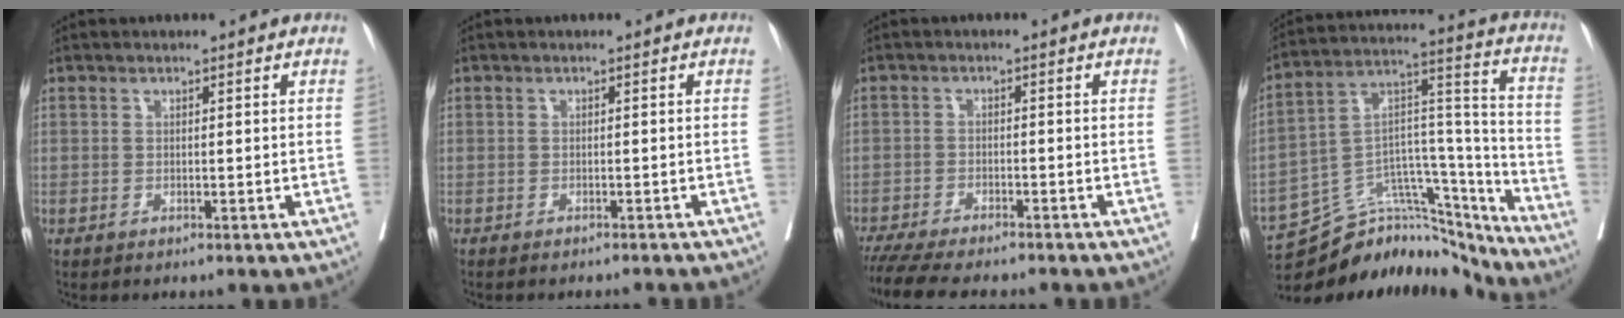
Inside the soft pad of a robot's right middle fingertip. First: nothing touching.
{"total": 5.7, "force": [-5.4, 0.3, 1.7], "torque": [-0.022, -0.010, -0.058]}
{"total": 12.8, "force": [-11.1, 1.9, 6.0], "torque": [-0.090, -0.021, -0.159]}
{"total": 18.5, "force": [-17.6, 4.5, 3.4], "torque": [-0.040, 0.069, -0.278]}